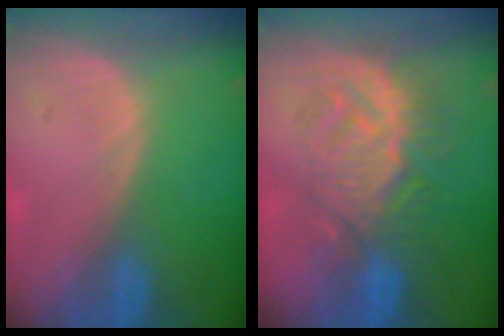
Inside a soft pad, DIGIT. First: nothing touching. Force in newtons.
{"total": 9.3, "press": 9.1, "slide": 1.9}